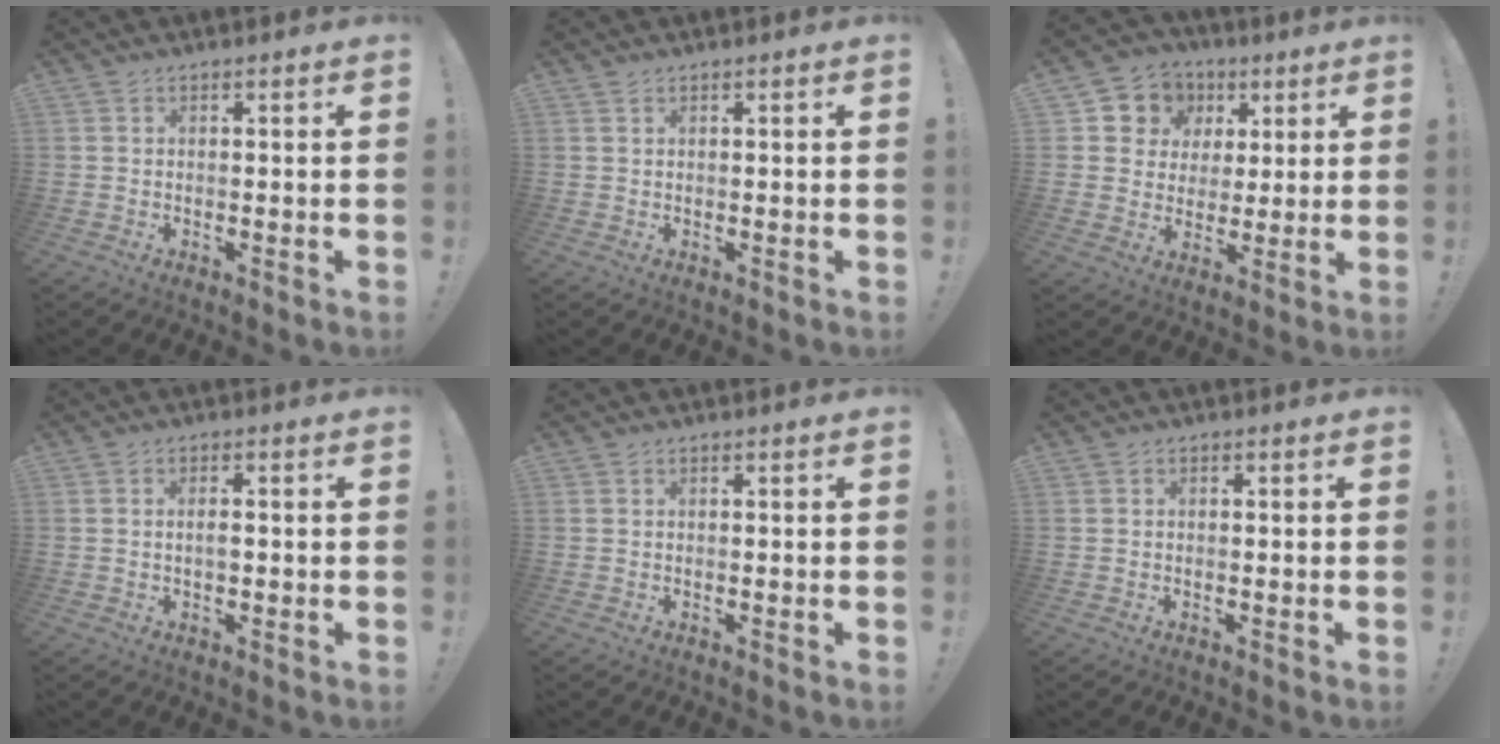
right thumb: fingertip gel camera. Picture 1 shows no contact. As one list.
[{"total": 0.7, "force": [0.6, 0.1, 0.3], "torque": [0.002, -0.005, 0.010]}, {"total": 9.0, "force": [2.7, 8.4, 1.9], "torque": [-0.027, -0.015, 0.057]}, {"total": 1.9, "force": [-0.1, 0.7, 1.8], "torque": [-0.025, 0.002, -0.004]}, {"total": 0.0}, {"total": 0.5, "force": [-0.3, 0.3, 0.3], "torque": [-0.012, 0.005, -0.004]}]